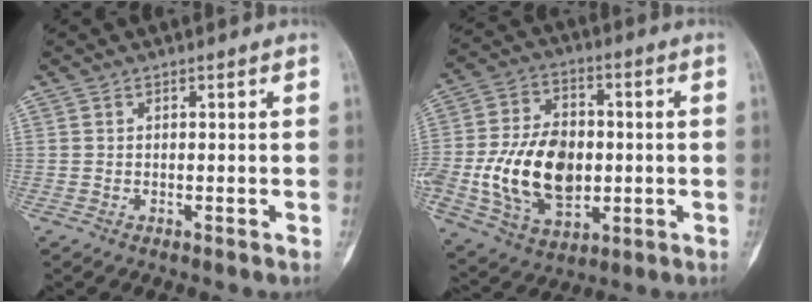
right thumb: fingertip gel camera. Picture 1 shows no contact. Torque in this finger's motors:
{"motor_torque": [2.43, 2.58, 1.01, -0.82, 0.26]}